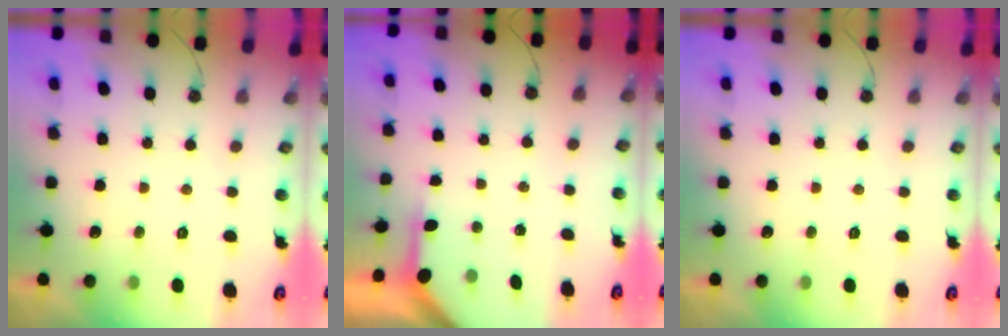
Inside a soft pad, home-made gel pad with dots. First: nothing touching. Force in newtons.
{"total": 3.3, "press": 3.3, "slide": 0.4}
{"total": 0.0}